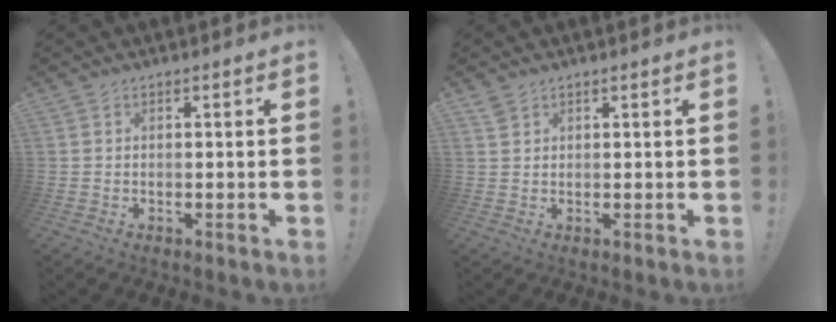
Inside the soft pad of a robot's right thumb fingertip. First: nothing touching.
{"total": 2.3, "force": [1.8, 1.1, 1.0], "torque": [-0.016, -0.007, 0.033]}